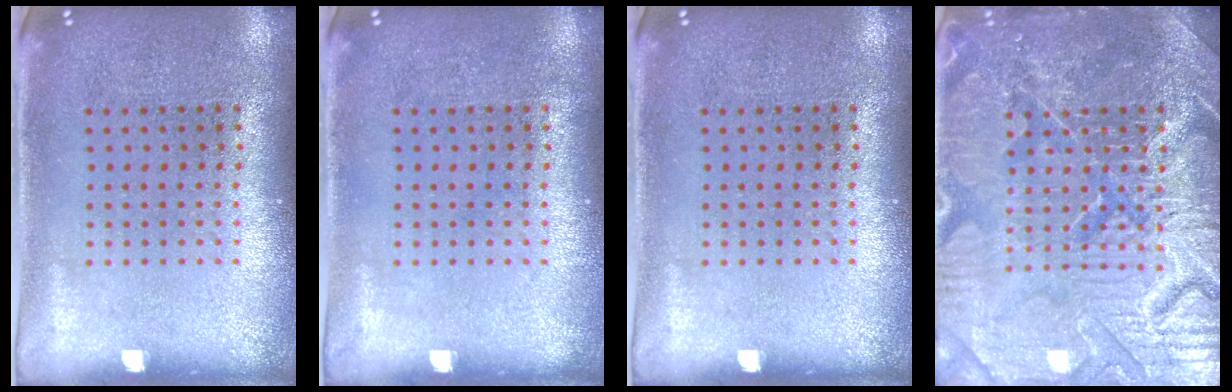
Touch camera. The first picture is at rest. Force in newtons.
{"total": 0.0}
{"total": 0.0}
{"total": 7.9, "press": 7.8, "slide": 1.1}